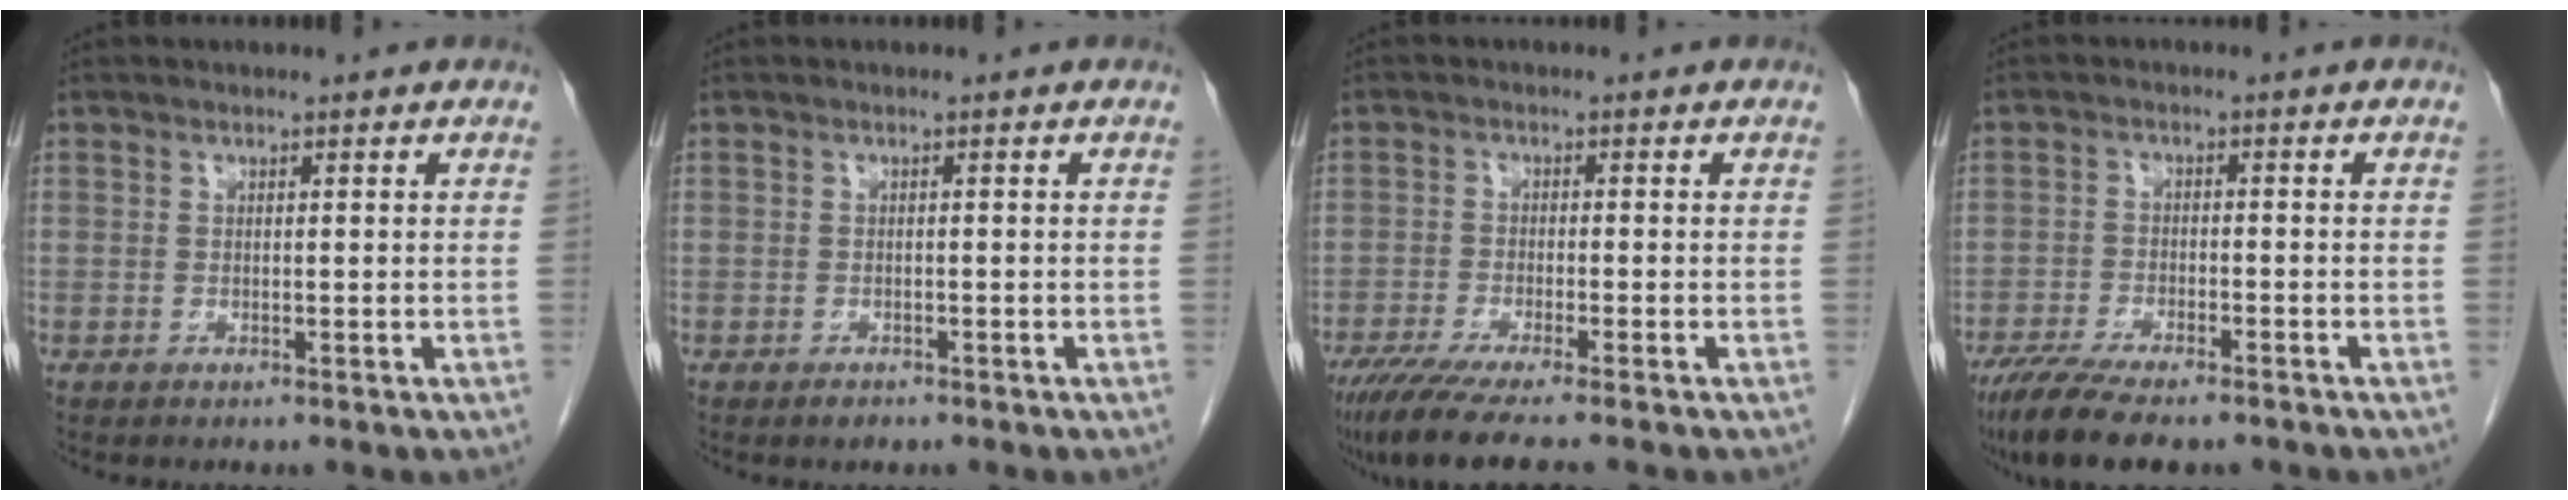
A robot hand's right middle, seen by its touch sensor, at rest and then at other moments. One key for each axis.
{"total": 1.0, "fx": -0.8, "fy": 0.4, "fz": 0.4, "tx": -0.009, "ty": -0.001, "tz": -0.010}
{"total": 9.6, "fx": -7.6, "fy": 0.2, "fz": 5.8, "tx": -0.091, "ty": -0.025, "tz": -0.127}
{"total": 10.9, "fx": -8.6, "fy": 2.6, "fz": 6.2, "tx": -0.101, "ty": -0.020, "tz": -0.139}